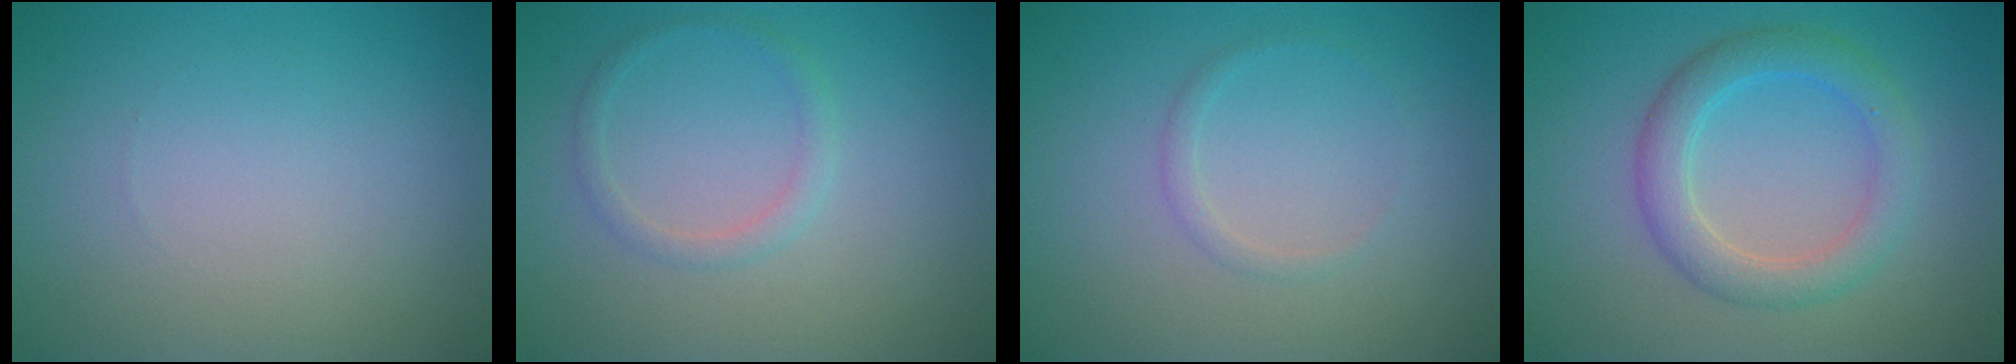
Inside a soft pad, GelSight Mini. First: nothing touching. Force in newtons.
{"total": 1.4, "press": 1.4, "slide": 0.1}
{"total": 0.9, "press": 0.9, "slide": 0.0}
{"total": 3.9, "press": 3.9, "slide": 0.1}